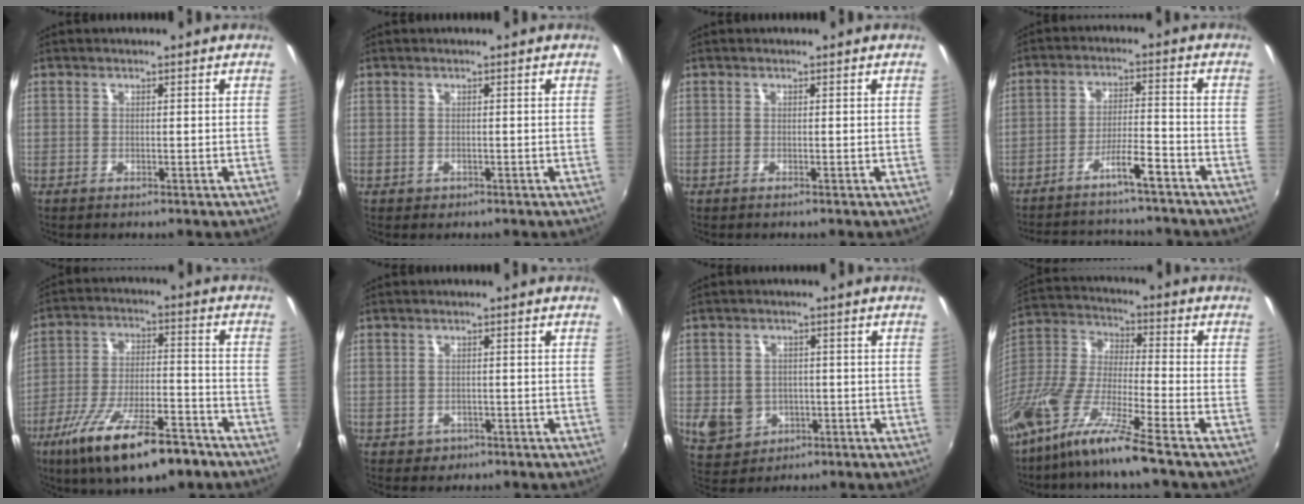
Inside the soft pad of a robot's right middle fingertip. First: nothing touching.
{"total": 0.8, "force": [-0.3, 0.7, 0.1], "torque": [-0.002, -0.003, -0.002]}
{"total": 0.0}
{"total": 13.4, "force": [-12.0, 1.6, 5.6], "torque": [-0.119, 0.014, -0.183]}
{"total": 18.5, "force": [-12.0, 5.3, 13.1], "torque": [-0.243, -0.038, -0.194]}
{"total": 2.3, "force": [-0.9, 2.0, 0.5], "torque": [-0.014, -0.003, -0.010]}
{"total": 7.4, "force": [-1.6, 6.5, 3.2], "torque": [-0.079, 0.001, -0.011]}
{"total": 16.3, "force": [-11.1, 1.1, 11.8], "torque": [-0.239, -0.026, -0.224]}